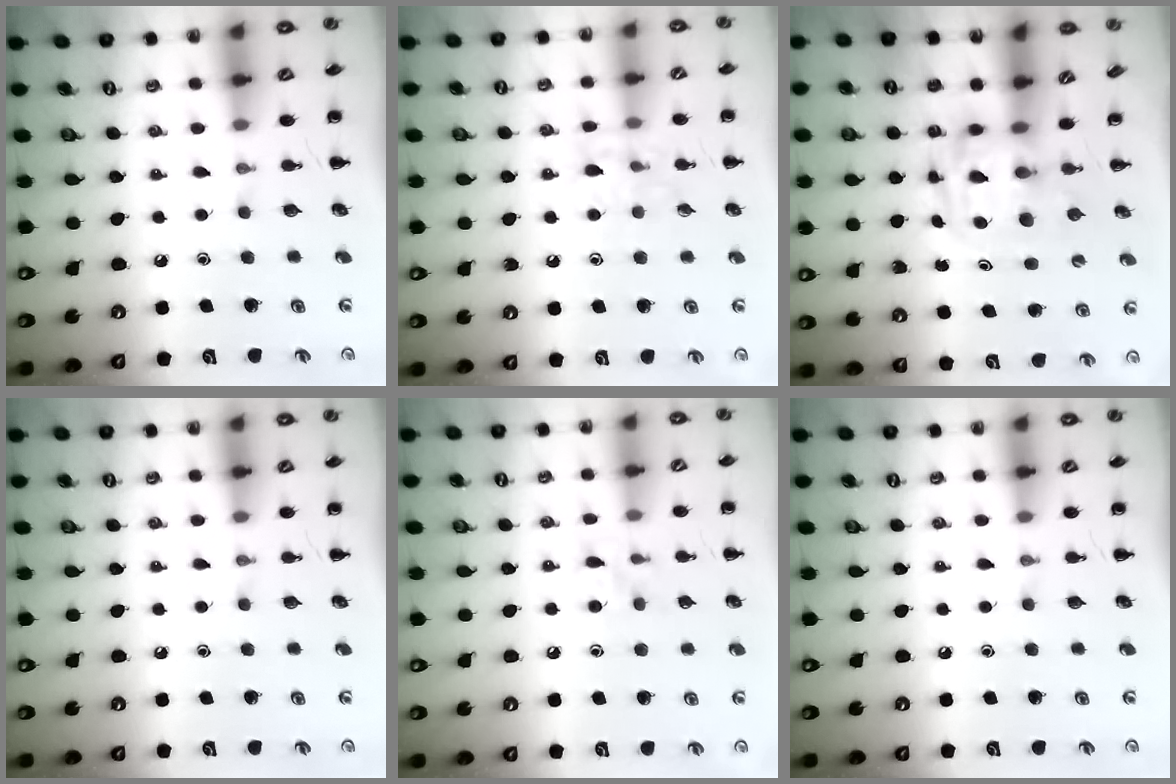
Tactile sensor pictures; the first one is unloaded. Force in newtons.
{"total": 7.7, "press": 7.6, "slide": 1.0}
{"total": 3.2, "press": 3.1, "slide": 0.5}
{"total": 0.0}
{"total": 6.4, "press": 6.0, "slide": 2.1}
{"total": 0.0}